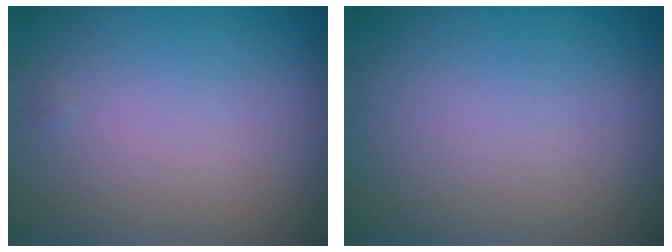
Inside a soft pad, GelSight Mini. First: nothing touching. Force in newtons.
{"total": 0.0}